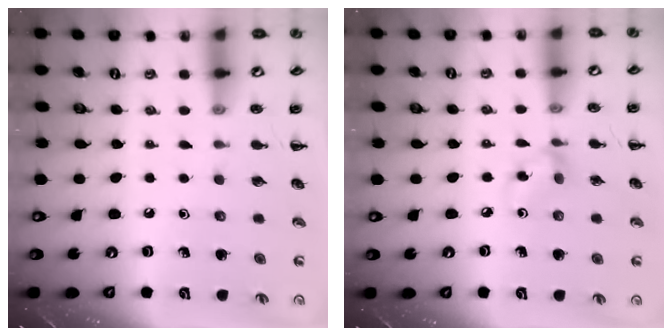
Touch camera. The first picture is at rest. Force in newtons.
{"total": 5.0, "press": 5.0, "slide": 0.4}